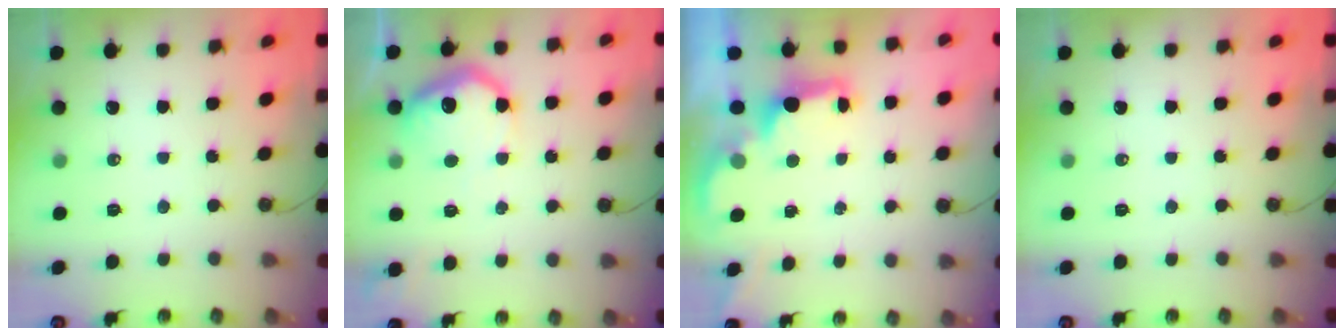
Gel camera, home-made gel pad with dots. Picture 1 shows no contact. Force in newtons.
{"total": 13.1, "press": 13.0, "slide": 1.2}
{"total": 2.2, "press": 2.1, "slide": 0.8}
{"total": 0.0}